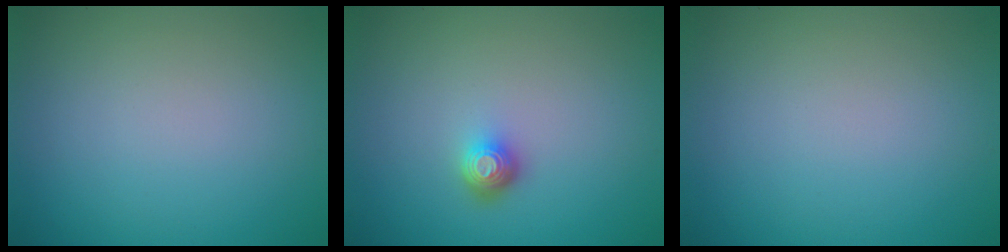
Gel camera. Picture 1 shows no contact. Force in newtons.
{"total": 1.8, "press": 1.3, "slide": 1.2}
{"total": 0.0}